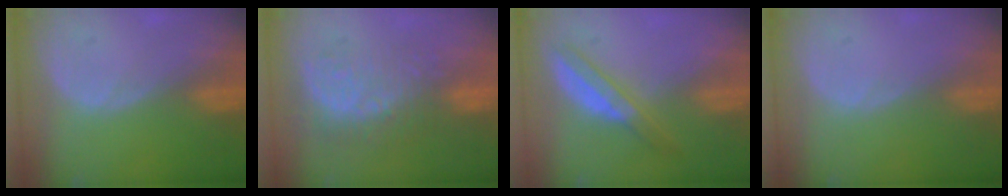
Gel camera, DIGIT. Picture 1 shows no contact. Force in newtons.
{"total": 10.0, "press": 8.7, "slide": 4.9}
{"total": 4.8, "press": 4.7, "slide": 1.0}
{"total": 0.0}